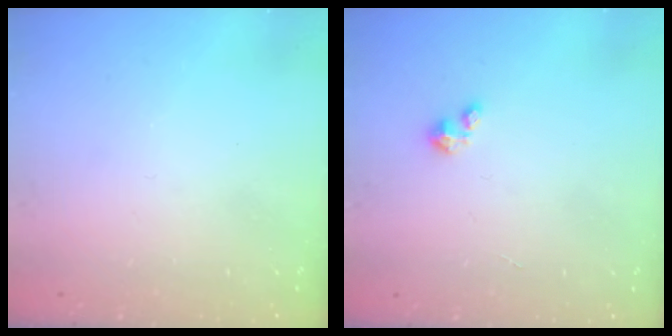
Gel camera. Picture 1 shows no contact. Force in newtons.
{"total": 1.2, "press": 1.2, "slide": 0.2}